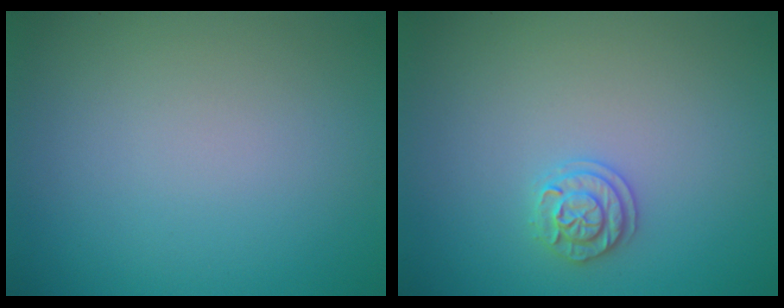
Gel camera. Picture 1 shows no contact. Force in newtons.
{"total": 1.8, "press": 1.8, "slide": 0.5}